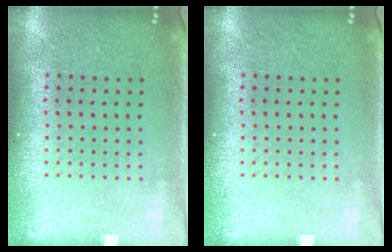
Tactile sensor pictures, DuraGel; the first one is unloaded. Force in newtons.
{"total": 0.0}